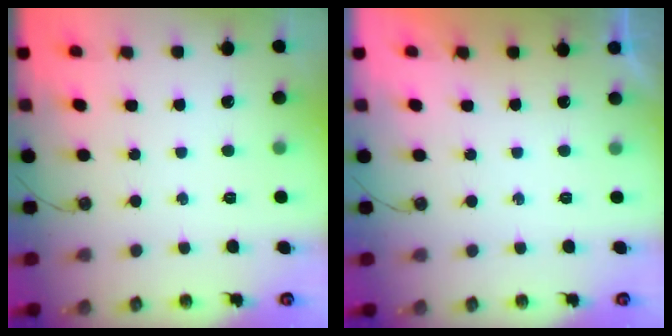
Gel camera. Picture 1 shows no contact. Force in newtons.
{"total": 0.0}